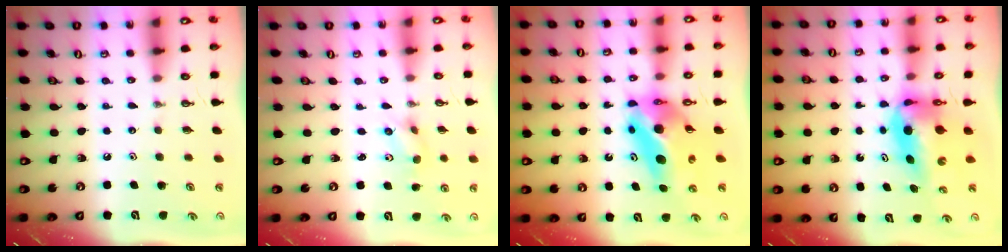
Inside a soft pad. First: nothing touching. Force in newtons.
{"total": 2.8, "press": 2.6, "slide": 1.1}
{"total": 14.3, "press": 13.6, "slide": 4.4}
{"total": 8.0, "press": 7.8, "slide": 1.9}